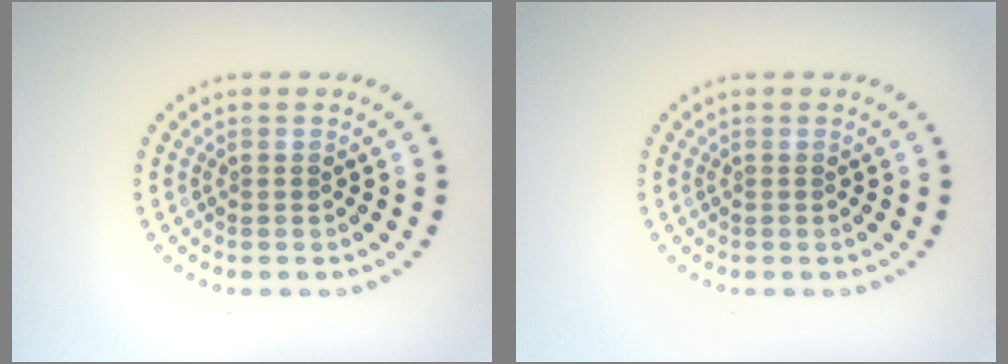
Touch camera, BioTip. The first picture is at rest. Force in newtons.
{"total": 0.0}